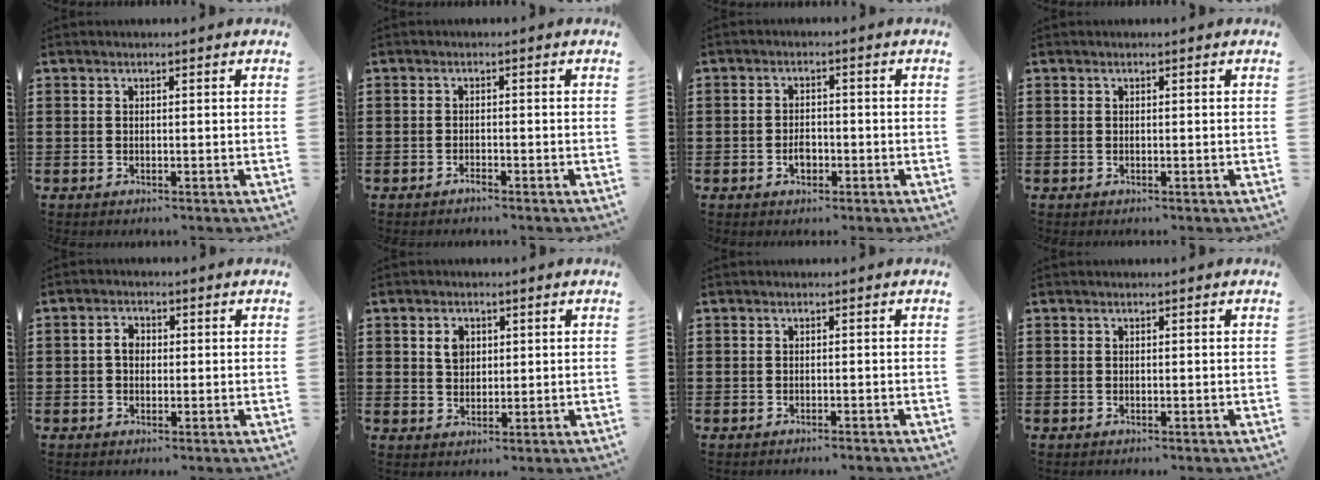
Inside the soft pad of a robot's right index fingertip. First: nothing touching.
{"total": 1.0, "force": [-0.9, 0.1, 0.4], "torque": [-0.010, -0.002, -0.018]}
{"total": 2.5, "force": [-0.9, 1.6, 1.8], "torque": [-0.027, -0.001, -0.019]}
{"total": 0.0}
{"total": 2.4, "force": [-0.1, 1.7, 1.7], "torque": [-0.035, 0.007, -0.003]}
{"total": 3.0, "force": [1.0, 2.2, 1.8], "torque": [-0.043, 0.009, 0.017]}
{"total": 0.7, "force": [-0.6, 0.1, -0.1], "torque": [-0.001, 0.003, -0.015]}
{"total": 0.0}